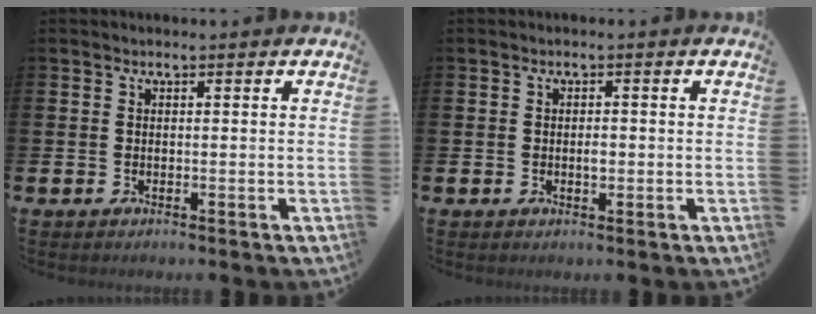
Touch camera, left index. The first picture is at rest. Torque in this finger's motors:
{"motor_torque": [0.01, 0.02, 0.00, 0.01]}